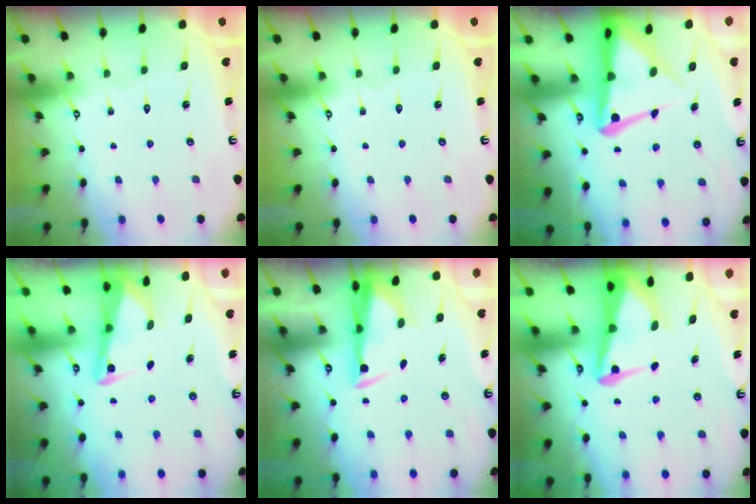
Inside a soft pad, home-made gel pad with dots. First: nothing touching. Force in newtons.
{"total": 0.0}
{"total": 9.2, "press": 9.2, "slide": 1.1}
{"total": 2.8, "press": 2.8, "slide": 0.4}
{"total": 3.4, "press": 3.3, "slide": 0.7}
{"total": 6.0, "press": 6.0, "slide": 0.7}